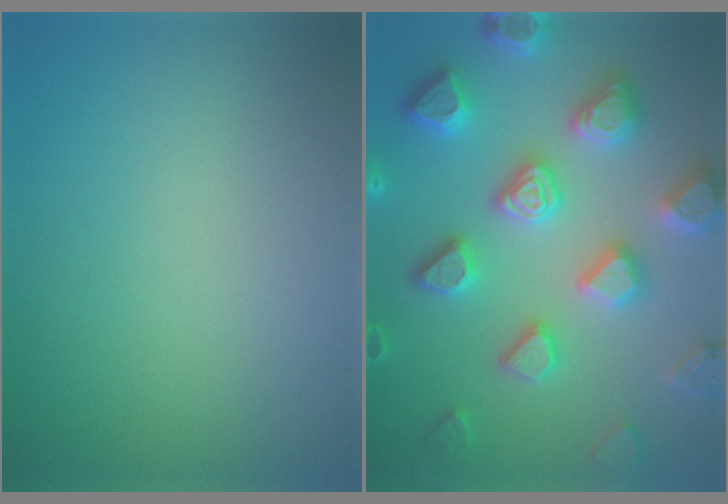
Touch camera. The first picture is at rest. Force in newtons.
{"total": 7.4, "press": 7.3, "slide": 1.6}